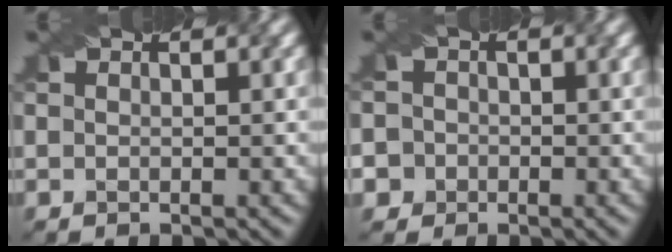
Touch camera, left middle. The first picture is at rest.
{"total": 4.5, "force": [-1.3, 4.2, 1.0], "torque": [-0.017, 0.023, -0.044]}